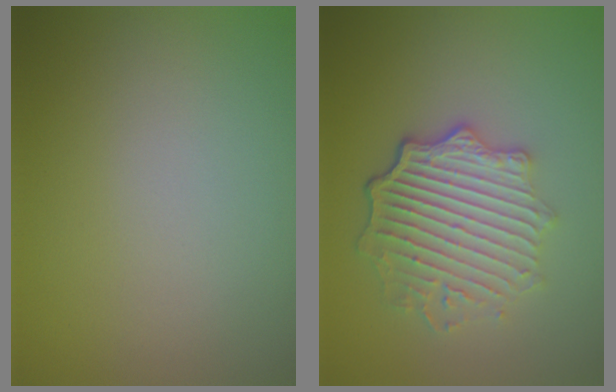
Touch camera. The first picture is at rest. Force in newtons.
{"total": 6.0, "press": 4.5, "slide": 4.0}